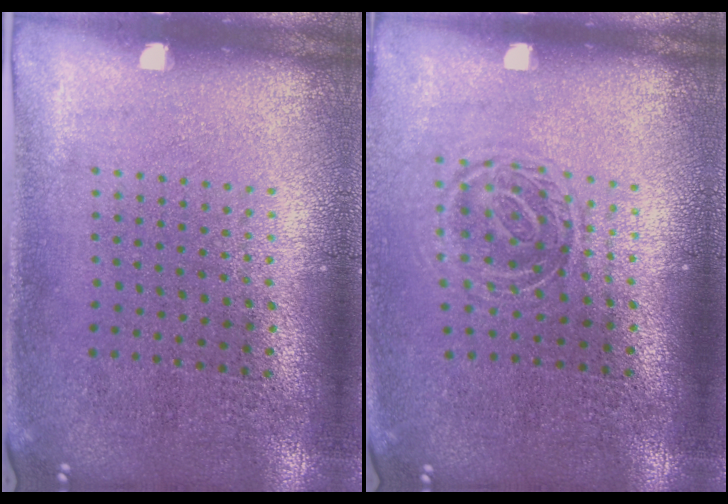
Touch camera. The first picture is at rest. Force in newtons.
{"total": 1.4, "press": 1.1, "slide": 0.9}